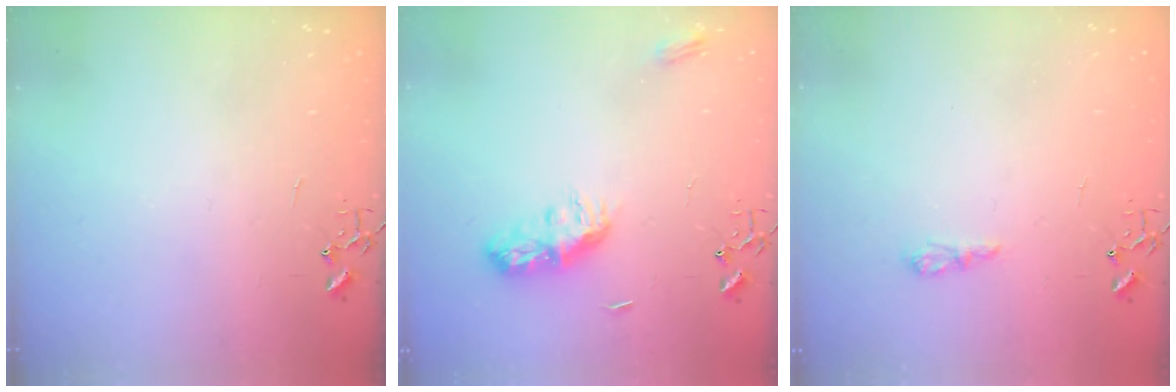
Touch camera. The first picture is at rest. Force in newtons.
{"total": 9.0, "press": 9.0, "slide": 0.1}
{"total": 6.3, "press": 6.2, "slide": 0.8}